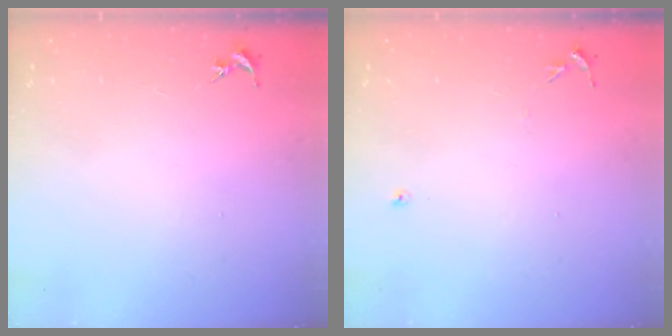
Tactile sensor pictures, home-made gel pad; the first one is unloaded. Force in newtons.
{"total": 5.7, "press": 5.7, "slide": 0.7}